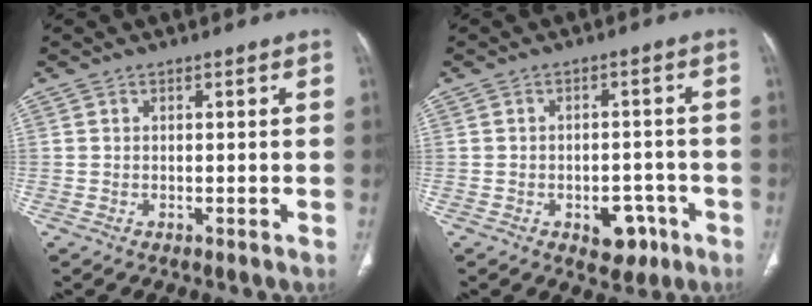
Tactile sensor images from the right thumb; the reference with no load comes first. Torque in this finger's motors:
{"motor_torque": [2.77, 2.24, 0.84, -0.48, -0.01]}